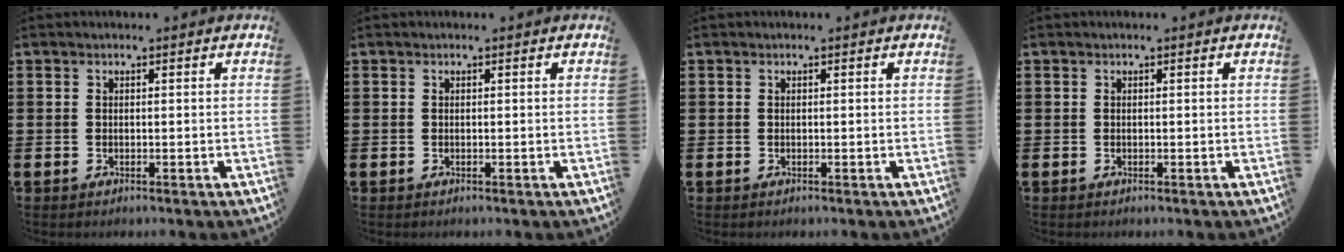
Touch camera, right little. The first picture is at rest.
{"total": 0.0}
{"total": 0.0}
{"total": 0.0}